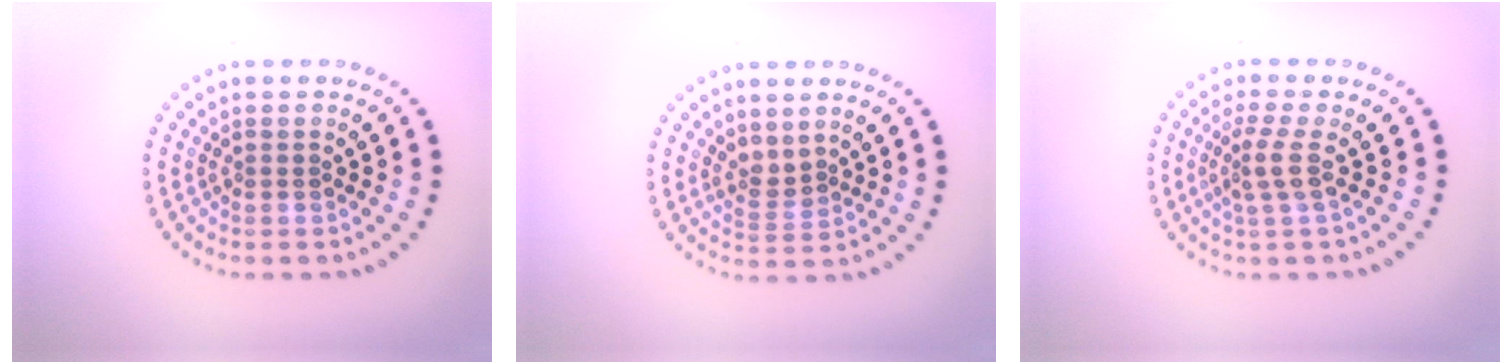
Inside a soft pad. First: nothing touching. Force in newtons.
{"total": 1.9, "press": 1.2, "slide": 1.4}
{"total": 2.2, "press": 1.6, "slide": 1.5}